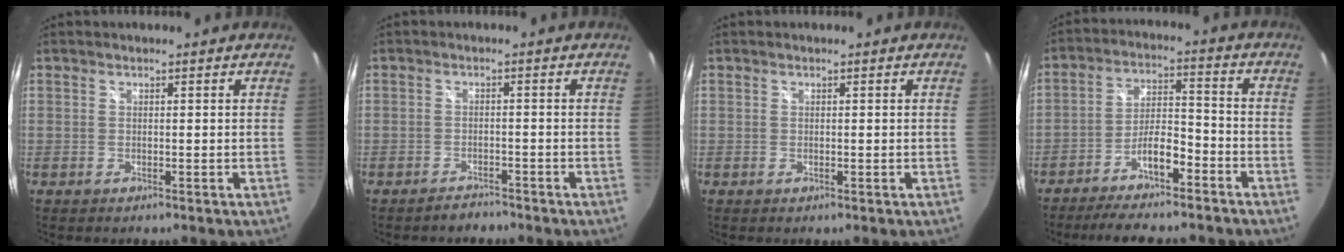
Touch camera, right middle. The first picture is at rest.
{"total": 2.3, "force": [-2.1, 0.7, 0.3], "torque": [-0.011, 0.002, -0.033]}
{"total": 0.0}
{"total": 12.4, "force": [-10.0, 2.9, 6.8], "torque": [-0.141, 0.022, -0.161]}